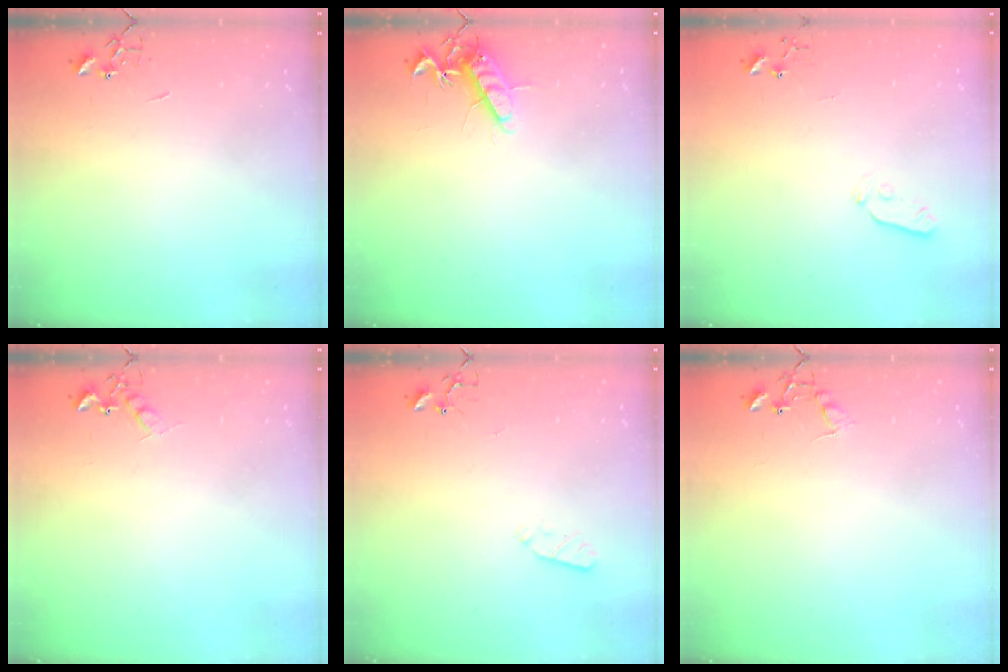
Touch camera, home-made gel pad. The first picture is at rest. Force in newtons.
{"total": 11.1, "press": 11.1, "slide": 0.3}
{"total": 3.9, "press": 3.8, "slide": 0.9}
{"total": 5.8, "press": 5.7, "slide": 0.6}
{"total": 3.5, "press": 3.4, "slide": 0.5}
{"total": 7.5, "press": 7.5, "slide": 0.4}